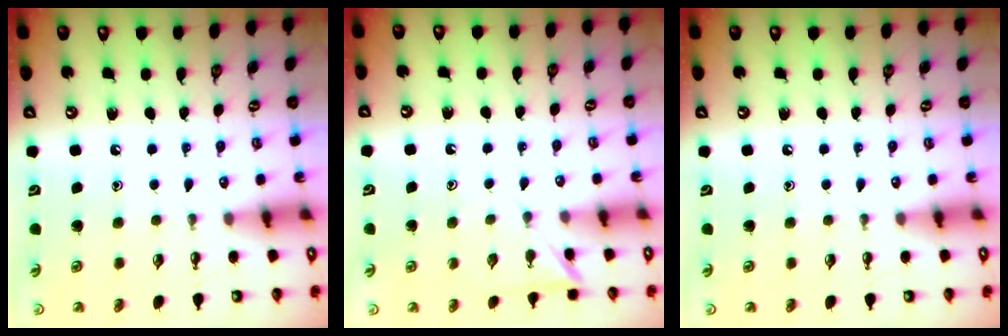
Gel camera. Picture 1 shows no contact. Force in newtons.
{"total": 3.2, "press": 3.2, "slide": 0.5}
{"total": 0.0}